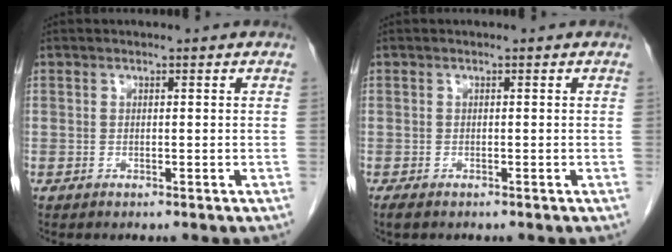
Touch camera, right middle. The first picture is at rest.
{"total": 1.3, "force": [-1.0, 0.5, 0.6], "torque": [-0.014, -0.004, -0.014]}